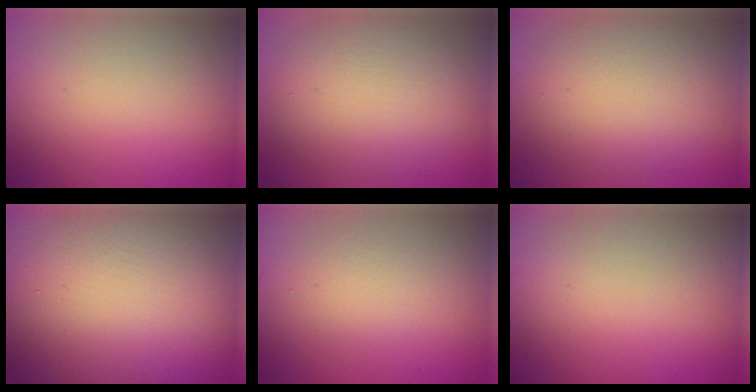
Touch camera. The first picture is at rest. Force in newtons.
{"total": 6.4, "press": 6.4, "slide": 0.3}
{"total": 5.9, "press": 5.9, "slide": 0.4}
{"total": 20.2, "press": 20.2, "slide": 0.8}
{"total": 1.7, "press": 1.7, "slide": 0.2}
{"total": 0.0}